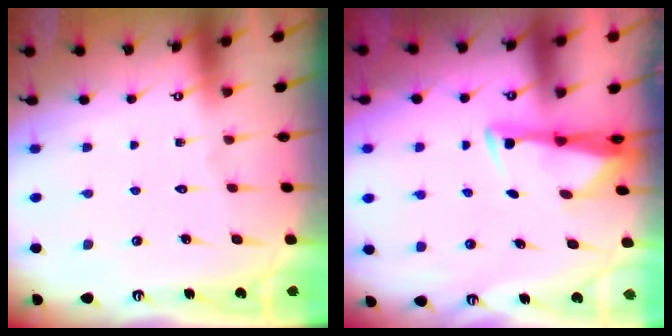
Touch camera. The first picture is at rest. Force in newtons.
{"total": 3.3, "press": 3.2, "slide": 0.9}